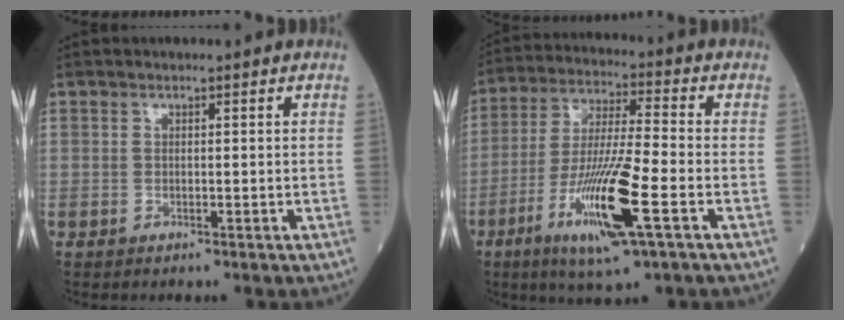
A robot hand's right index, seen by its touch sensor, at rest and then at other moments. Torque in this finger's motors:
{"motor_torque": [0.41, -0.32, 0.30, 0.21]}